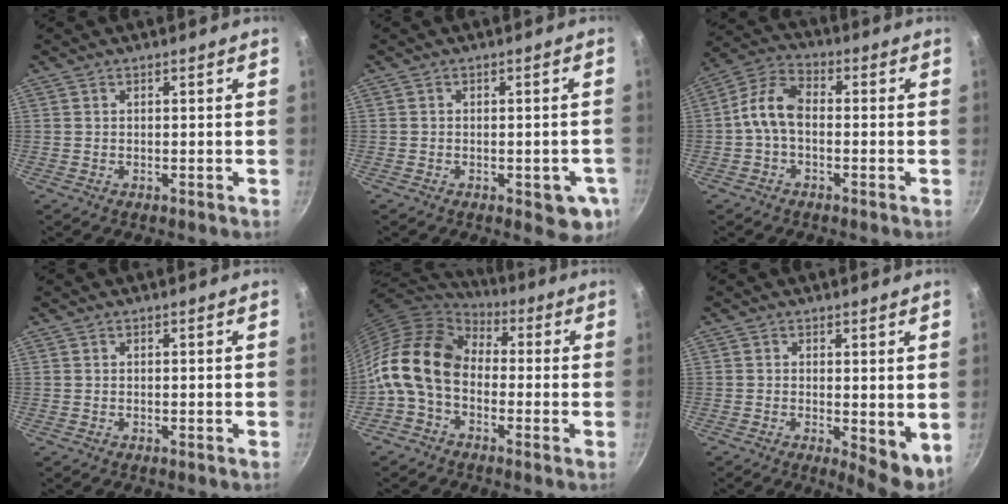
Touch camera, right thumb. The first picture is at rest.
{"total": 6.6, "force": [-2.1, 3.2, 5.4], "torque": [-0.040, 0.006, -0.024]}
{"total": 8.1, "force": [-0.9, 5.1, 6.3], "torque": [-0.117, 0.034, -0.032]}
{"total": 0.0}
{"total": 15.2, "force": [-1.8, 10.7, 10.6], "torque": [-0.180, 0.039, -0.058]}
{"total": 5.9, "force": [-0.2, 2.5, 5.3], "torque": [-0.069, -0.010, 0.001]}